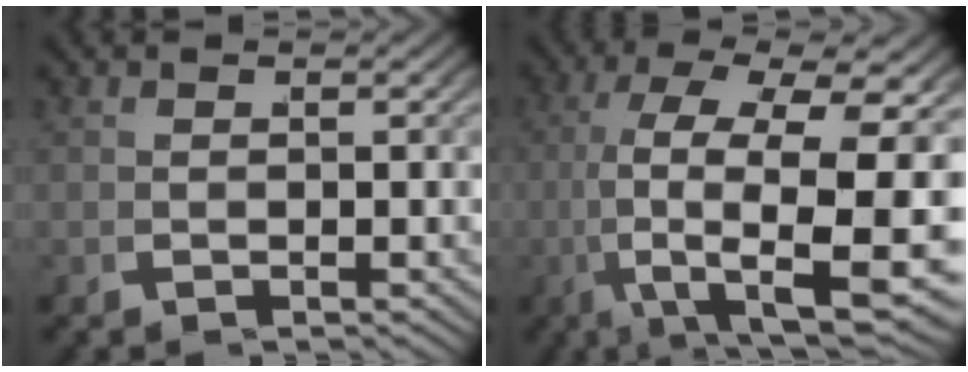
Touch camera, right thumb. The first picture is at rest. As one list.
[{"total": 14.8, "force": [-0.4, 7.2, 12.9], "torque": [-0.252, -0.050, 0.031]}]